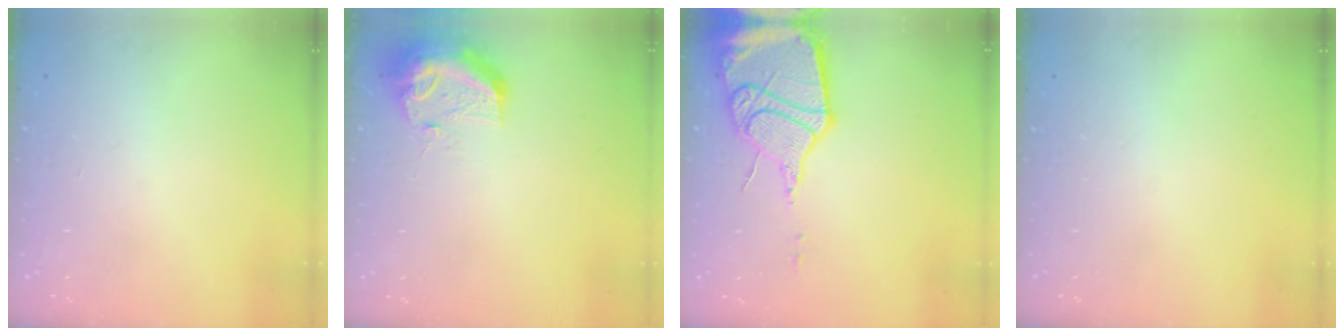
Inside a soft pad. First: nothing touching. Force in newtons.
{"total": 11.7, "press": 11.7, "slide": 1.3}
{"total": 19.2, "press": 18.4, "slide": 5.2}
{"total": 0.0}